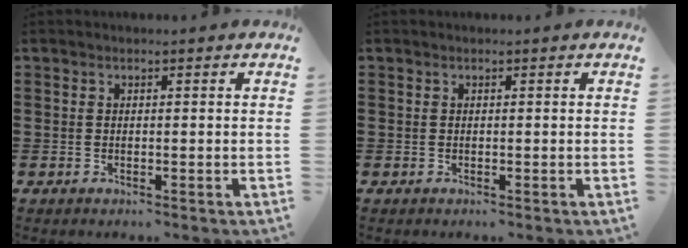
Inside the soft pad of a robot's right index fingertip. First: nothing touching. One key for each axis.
{"total": 0.0}